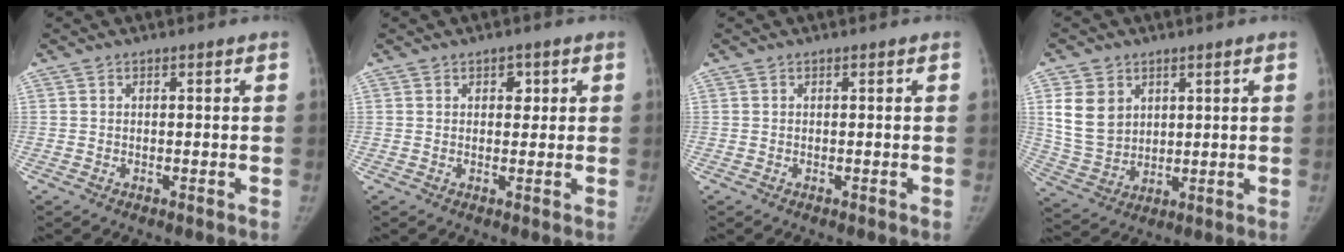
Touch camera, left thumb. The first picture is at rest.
{"total": 2.2, "force": [0.7, 1.7, 1.2], "torque": [0.002, 0.001, 0.005]}
{"total": 0.0}
{"total": 9.9, "force": [3.5, 7.7, 5.1], "torque": [-0.075, -0.016, 0.085]}